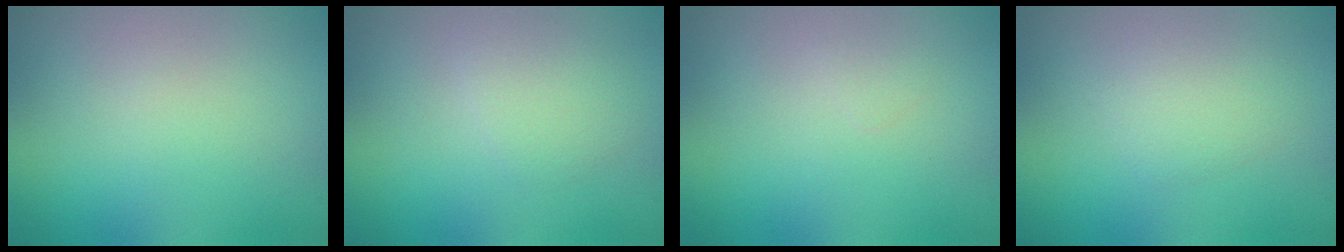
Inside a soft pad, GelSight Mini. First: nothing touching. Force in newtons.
{"total": 1.9, "press": 1.9, "slide": 0.1}
{"total": 0.5, "press": 0.5, "slide": 0.0}
{"total": 1.9, "press": 1.9, "slide": 0.0}